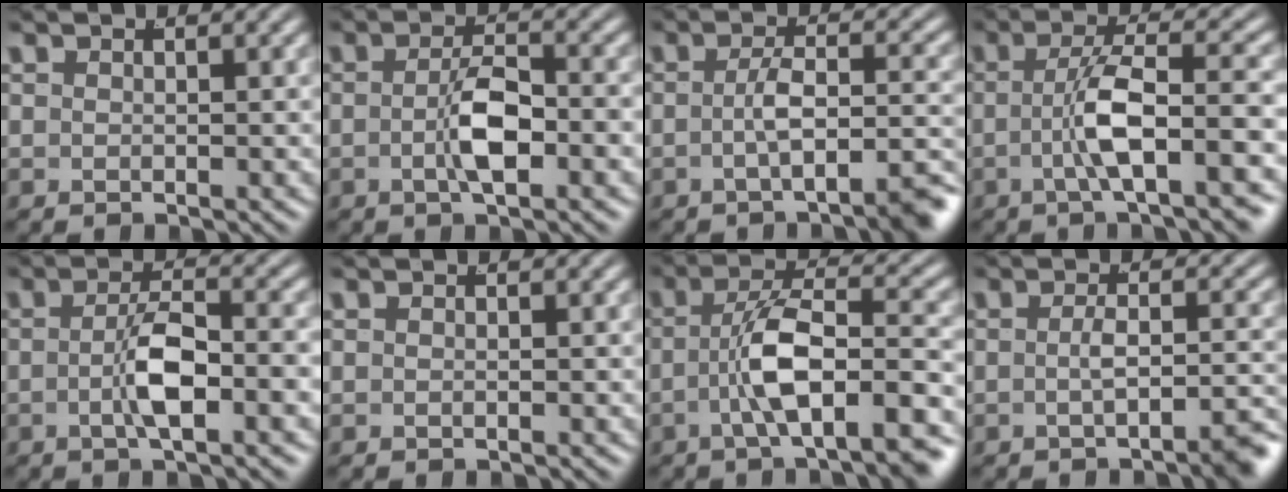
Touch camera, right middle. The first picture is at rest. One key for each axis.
{"total": 3.4, "fx": -1.1, "fy": 0.6, "fz": 3.2, "tx": -0.060, "ty": -0.008, "tz": -0.016}
{"total": 5.0, "fx": -3.3, "fy": 0.8, "fz": 3.7, "tx": -0.060, "ty": -0.008, "tz": -0.050}
{"total": 5.1, "fx": -1.6, "fy": 0.5, "fz": 4.8, "tx": -0.084, "ty": 0.000, "tz": -0.020}
{"total": 3.7, "fx": -1.2, "fy": 0.3, "fz": 3.5, "tx": -0.063, "ty": -0.003, "tz": -0.017}
{"total": 0.0}
{"total": 6.5, "fx": -2.7, "fy": 1.7, "fz": 5.7, "tx": -0.096, "ty": -0.004, "tz": -0.036}
{"total": 3.7, "fx": -2.5, "fy": 0.3, "fz": 2.7, "tx": -0.042, "ty": -0.007, "tz": -0.041}